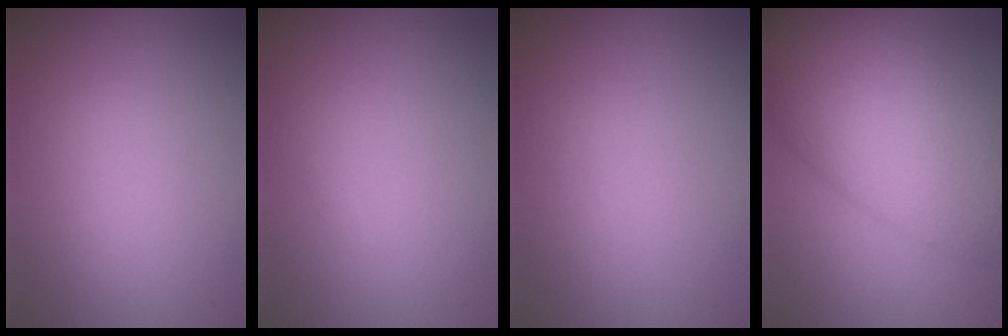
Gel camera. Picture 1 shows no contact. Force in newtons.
{"total": 0.0}
{"total": 0.0}
{"total": 9.9, "press": 9.9, "slide": 0.1}